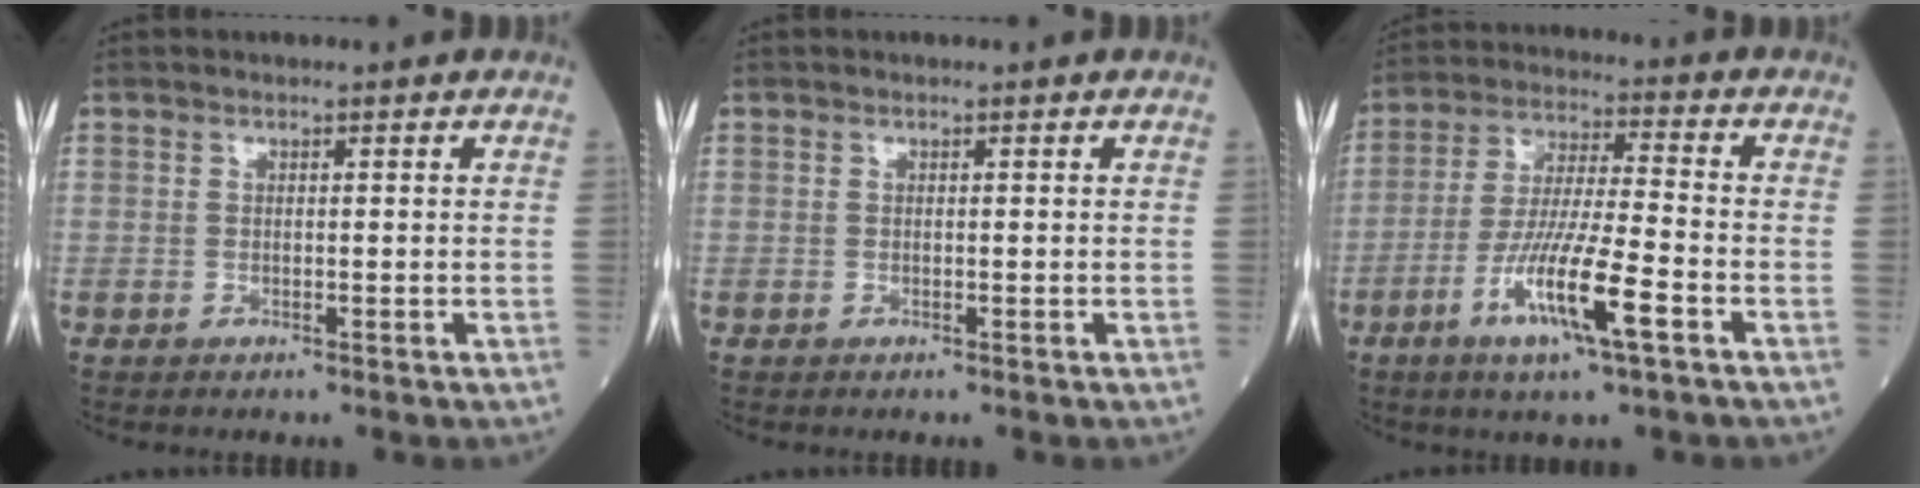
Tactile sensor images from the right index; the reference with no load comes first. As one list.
[{"total": 0.0}, {"total": 11.9, "force": [-5.2, 0.6, 10.7], "torque": [-0.206, -0.015, -0.095]}]